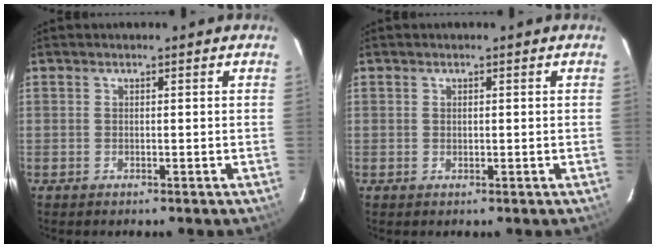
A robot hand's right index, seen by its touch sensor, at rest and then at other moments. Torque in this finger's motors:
{"motor_torque": [-0.16, 0.06, -0.02, -0.01]}